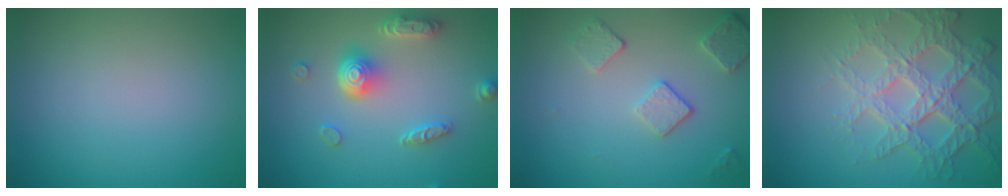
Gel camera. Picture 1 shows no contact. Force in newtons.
{"total": 4.7, "press": 3.6, "slide": 3.0}
{"total": 2.6, "press": 2.5, "slide": 0.8}
{"total": 6.8, "press": 5.1, "slide": 4.5}